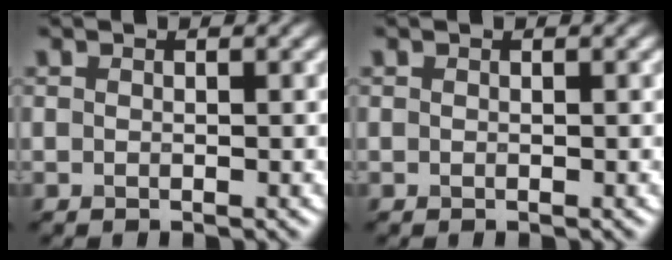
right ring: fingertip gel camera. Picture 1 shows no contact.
{"total": 0.0}